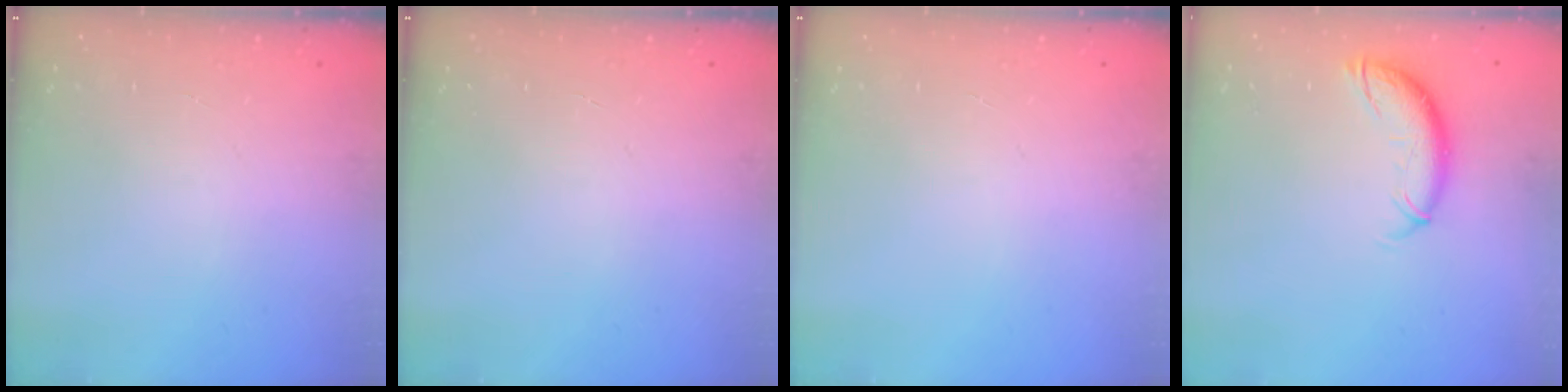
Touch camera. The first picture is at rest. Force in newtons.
{"total": 0.0}
{"total": 0.0}
{"total": 9.9, "press": 9.8, "slide": 1.4}